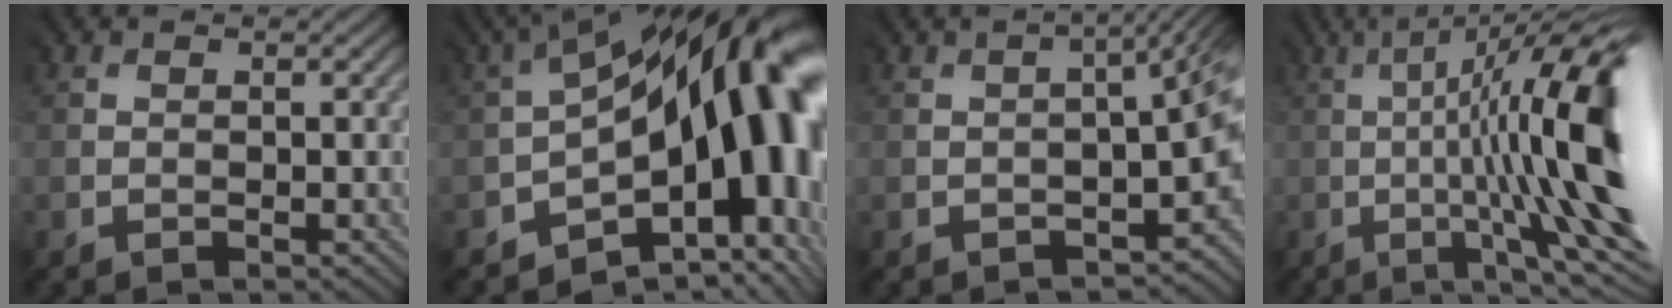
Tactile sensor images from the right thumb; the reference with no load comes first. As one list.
[{"total": 16.9, "force": [-1.4, 9.2, 14.0], "torque": [-0.176, -0.016, -0.009]}, {"total": 6.0, "force": [-2.9, 1.6, 5.0], "torque": [-0.058, -0.015, -0.036]}, {"total": 17.2, "force": [-0.4, 4.0, 16.7], "torque": [-0.231, 0.023, 0.002]}]